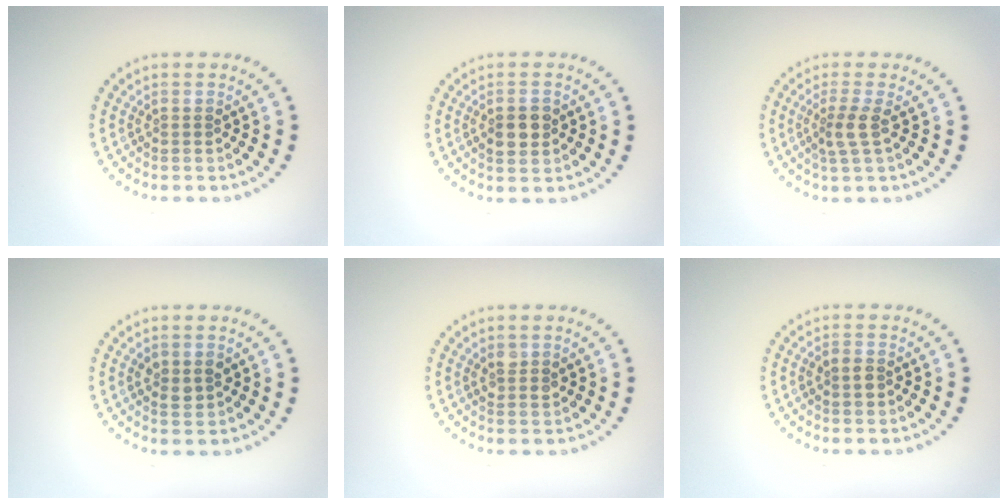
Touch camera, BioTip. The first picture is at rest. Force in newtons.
{"total": 2.9, "press": 2.9, "slide": 0.1}
{"total": 2.1, "press": 1.6, "slide": 1.4}
{"total": 1.7, "press": 1.7, "slide": 0.3}
{"total": 1.4, "press": 1.3, "slide": 0.5}
{"total": 1.5, "press": 1.4, "slide": 0.3}